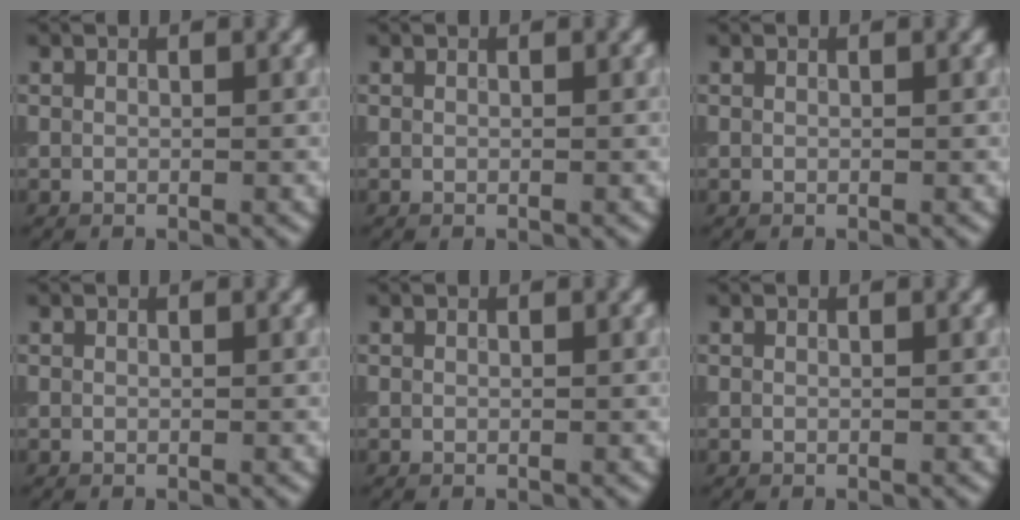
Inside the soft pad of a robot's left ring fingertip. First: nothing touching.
{"total": 0.0}
{"total": 0.0}
{"total": 0.0}
{"total": 0.0}
{"total": 0.0}